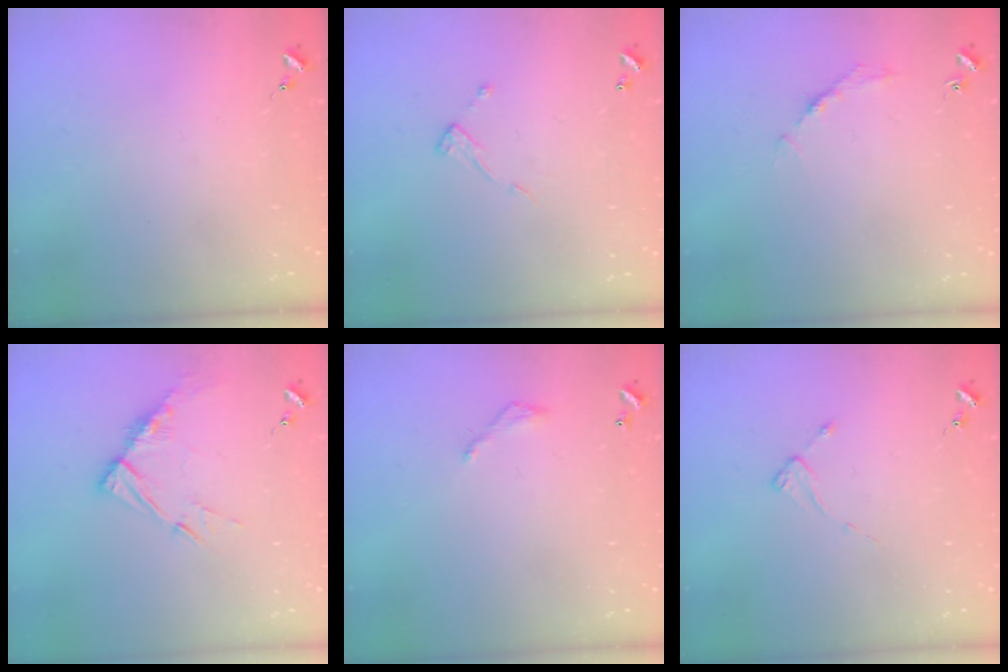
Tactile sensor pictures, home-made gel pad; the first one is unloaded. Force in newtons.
{"total": 7.0, "press": 7.0, "slide": 0.4}
{"total": 2.7, "press": 2.7, "slide": 0.4}
{"total": 10.5, "press": 10.4, "slide": 1.0}
{"total": 3.2, "press": 3.2, "slide": 0.2}
{"total": 2.0, "press": 2.0, "slide": 0.3}